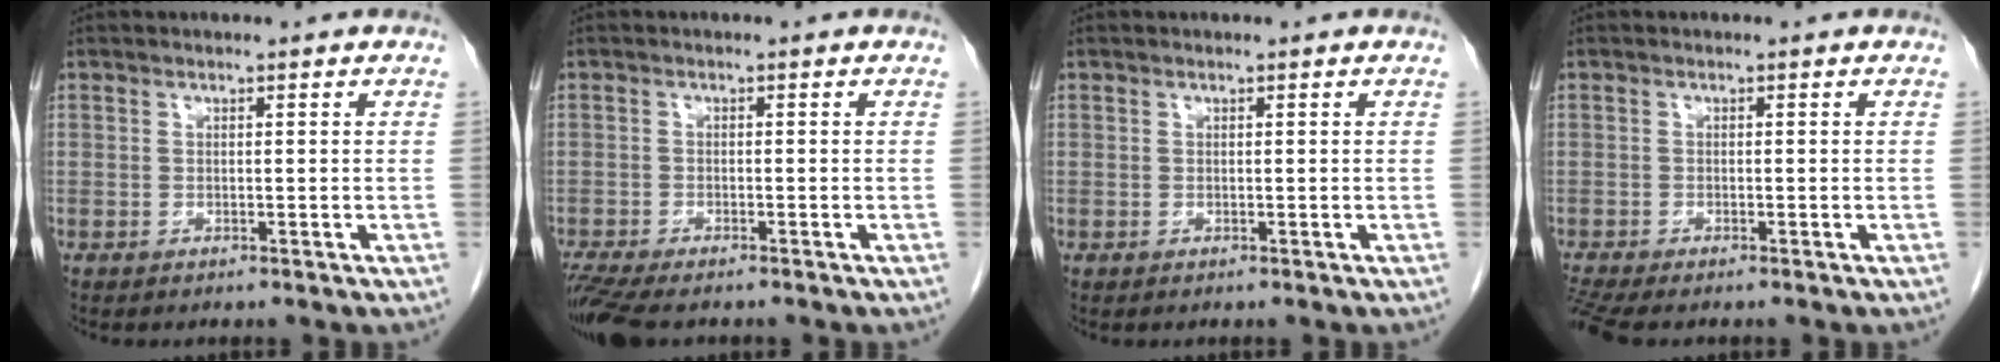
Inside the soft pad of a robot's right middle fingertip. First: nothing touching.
{"total": 6.8, "force": [-5.7, 1.4, 3.5], "torque": [-0.065, -0.014, -0.097]}
{"total": 0.0}
{"total": 3.0, "force": [-2.7, 0.0, 1.4], "torque": [-0.031, -0.011, -0.052]}